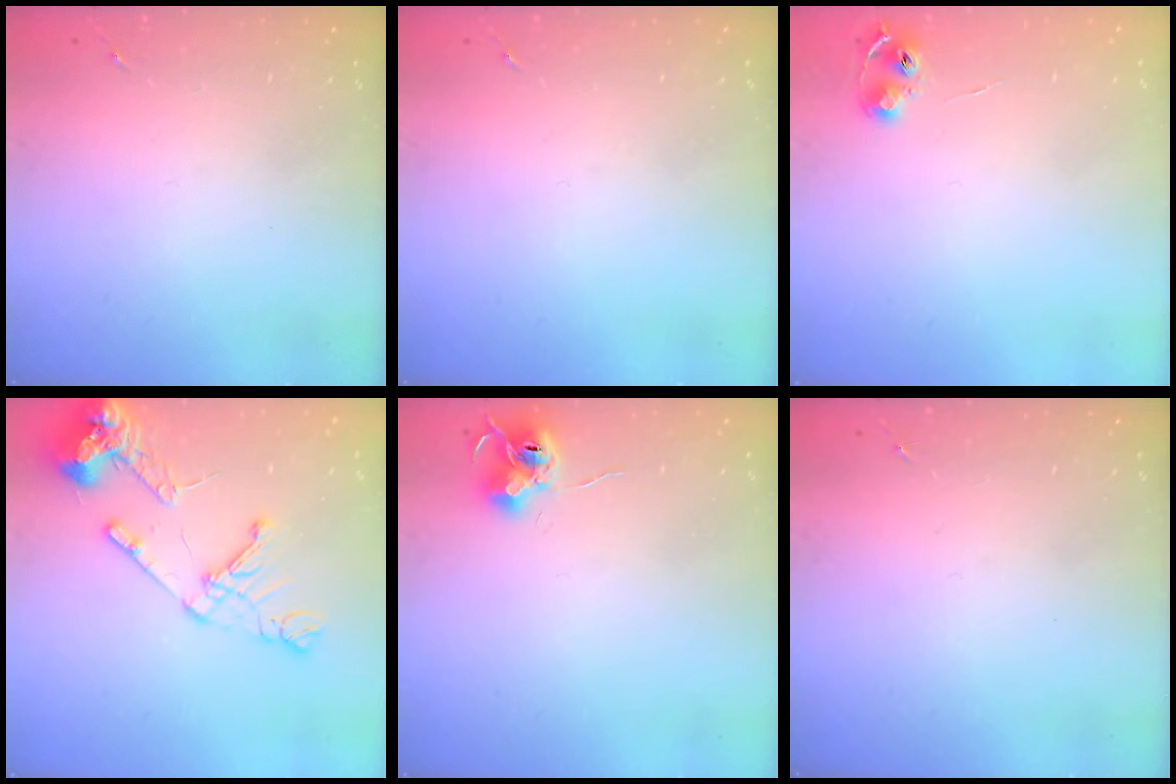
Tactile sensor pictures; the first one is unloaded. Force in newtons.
{"total": 0.0}
{"total": 6.4, "press": 6.4, "slide": 0.7}
{"total": 14.1, "press": 14.0, "slide": 1.9}
{"total": 8.7, "press": 8.7, "slide": 0.4}
{"total": 0.0}